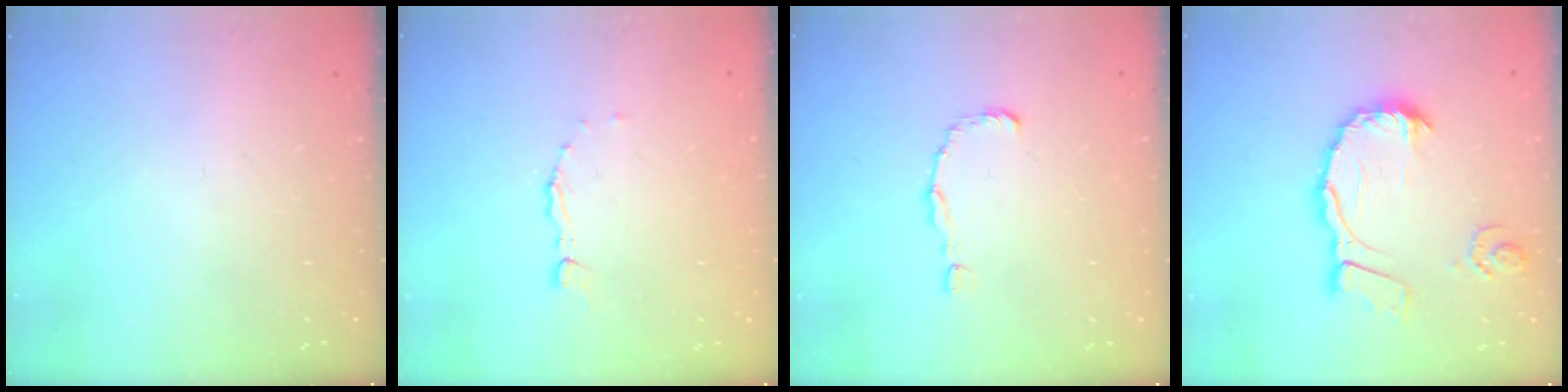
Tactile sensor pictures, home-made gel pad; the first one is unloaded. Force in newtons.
{"total": 1.0, "press": 1.0, "slide": 0.2}
{"total": 1.5, "press": 1.5, "slide": 0.2}
{"total": 12.1, "press": 12.0, "slide": 1.4}